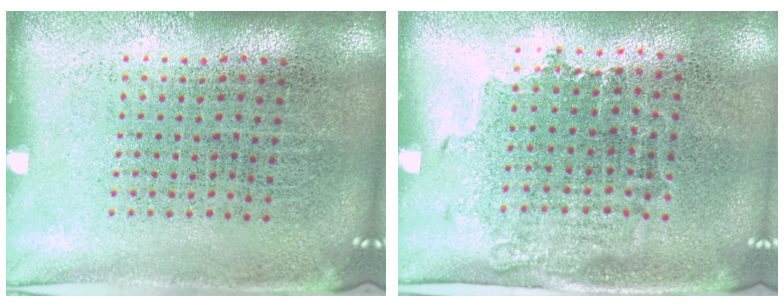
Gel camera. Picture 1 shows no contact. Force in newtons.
{"total": 1.0, "press": 0.9, "slide": 0.6}